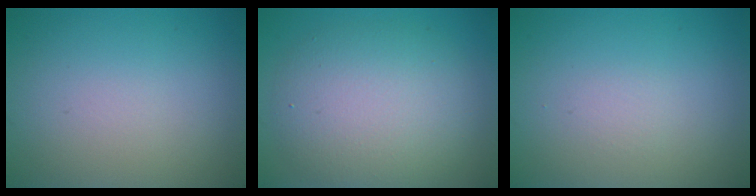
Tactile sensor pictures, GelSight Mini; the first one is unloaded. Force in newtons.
{"total": 6.8, "press": 6.8, "slide": 0.5}
{"total": 0.0}